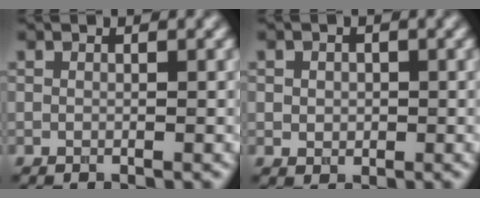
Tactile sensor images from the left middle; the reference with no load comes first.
{"total": 1.5, "force": [0.2, 1.3, 0.7], "torque": [-0.009, 0.005, 0.002]}